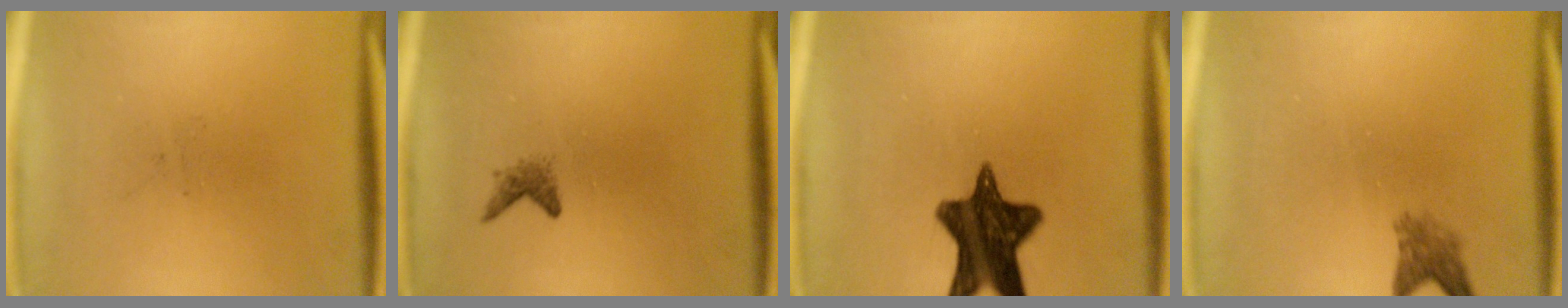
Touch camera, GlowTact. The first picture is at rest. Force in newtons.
{"total": 1.2}
{"total": 13.2}
{"total": 2.5}